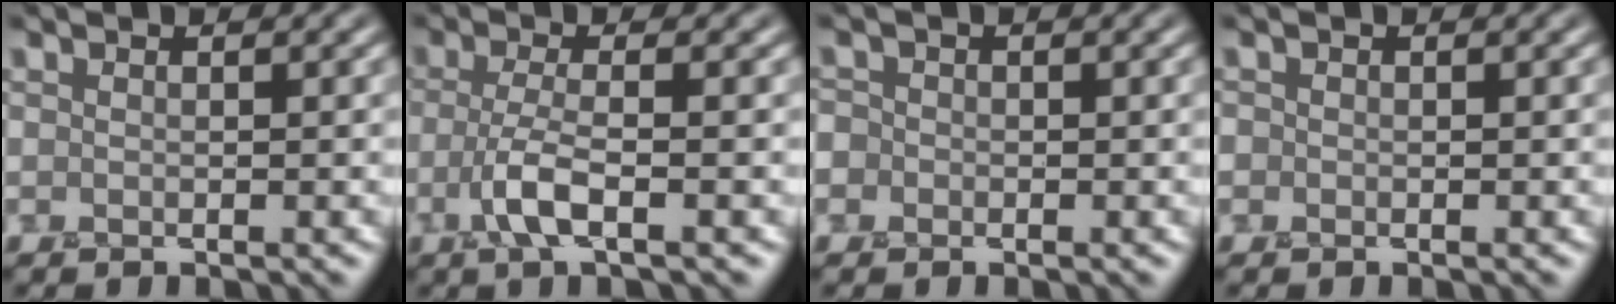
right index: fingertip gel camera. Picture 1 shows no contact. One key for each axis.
{"total": 3.0, "fx": -1.2, "fy": 0.8, "fz": 2.7, "tx": -0.060, "ty": 0.005, "tz": -0.028}
{"total": 1.2, "fx": -0.6, "fy": 1.0, "fz": -0.3, "tx": 0.008, "ty": 0.005, "tz": -0.015}
{"total": 0.5, "fx": -0.3, "fy": 0.3, "fz": -0.3, "tx": 0.003, "ty": 0.005, "tz": -0.005}